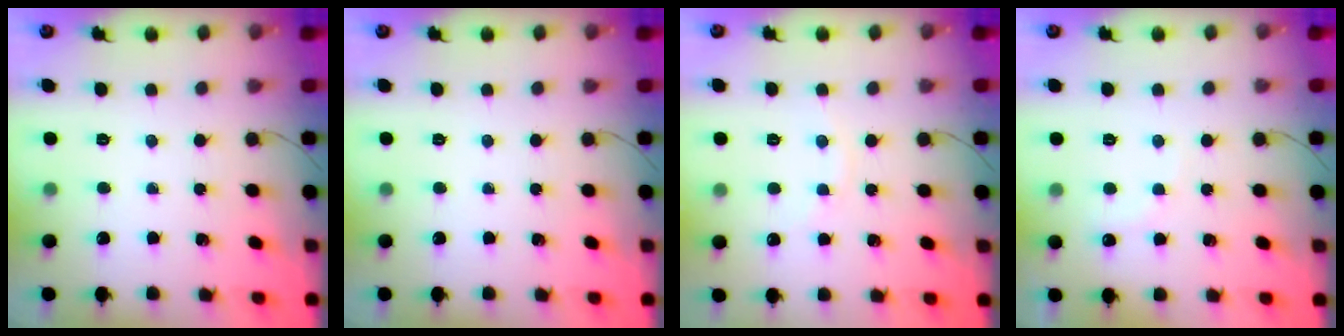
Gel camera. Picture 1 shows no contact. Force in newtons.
{"total": 0.0}
{"total": 4.8, "press": 4.6, "slide": 1.4}
{"total": 6.4, "press": 6.2, "slide": 1.4}